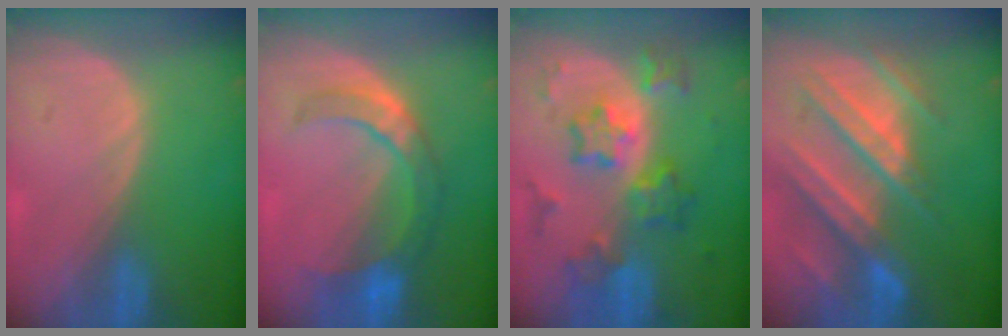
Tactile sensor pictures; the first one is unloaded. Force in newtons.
{"total": 7.5, "press": 7.2, "slide": 2.0}
{"total": 8.7, "press": 8.7, "slide": 0.6}
{"total": 11.1, "press": 9.8, "slide": 5.2}